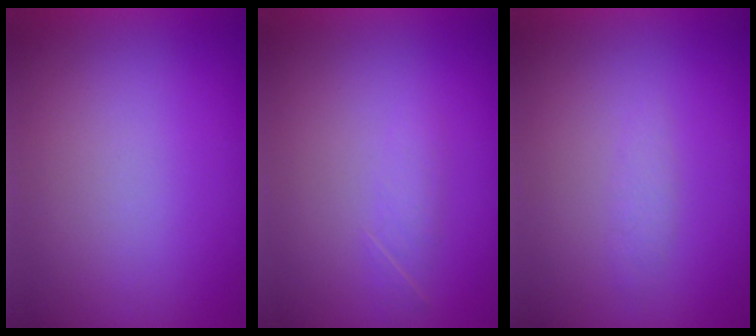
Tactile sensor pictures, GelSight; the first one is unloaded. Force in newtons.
{"total": 1.7}
{"total": 1.3}